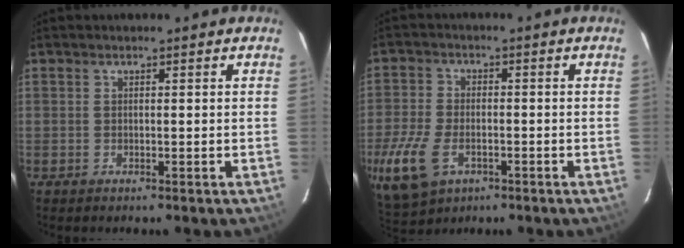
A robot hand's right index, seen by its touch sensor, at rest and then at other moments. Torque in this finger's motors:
{"motor_torque": [1.14, -0.46, 0.63, 0.14]}